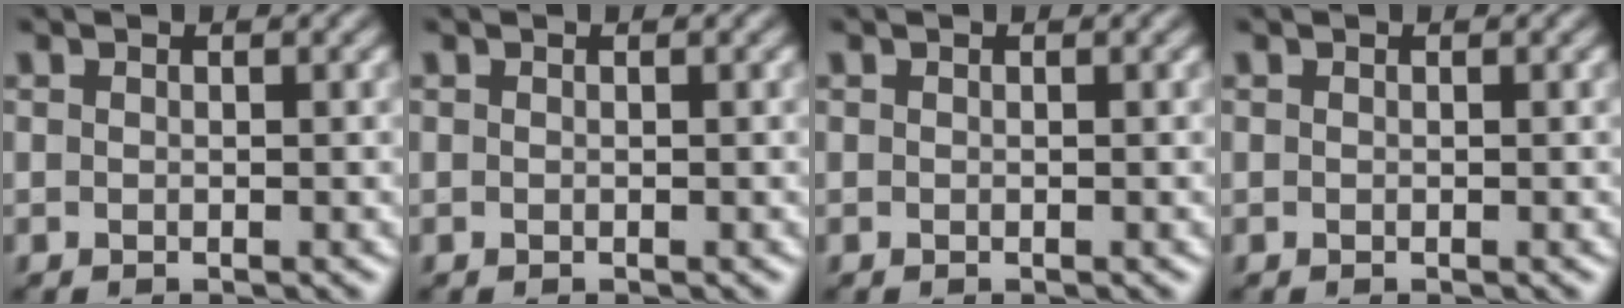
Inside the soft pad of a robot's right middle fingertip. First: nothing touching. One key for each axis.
{"total": 0.0}
{"total": 0.0}
{"total": 0.0}